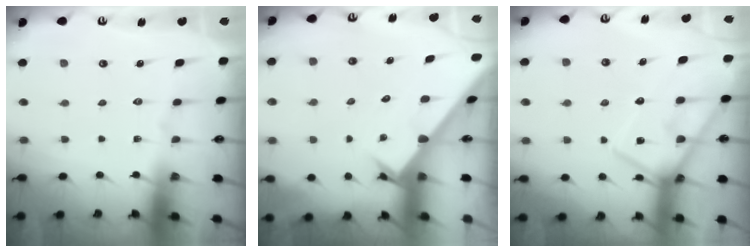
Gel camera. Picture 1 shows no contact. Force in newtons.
{"total": 2.6, "press": 2.6, "slide": 0.2}
{"total": 11.5, "press": 11.5, "slide": 1.0}